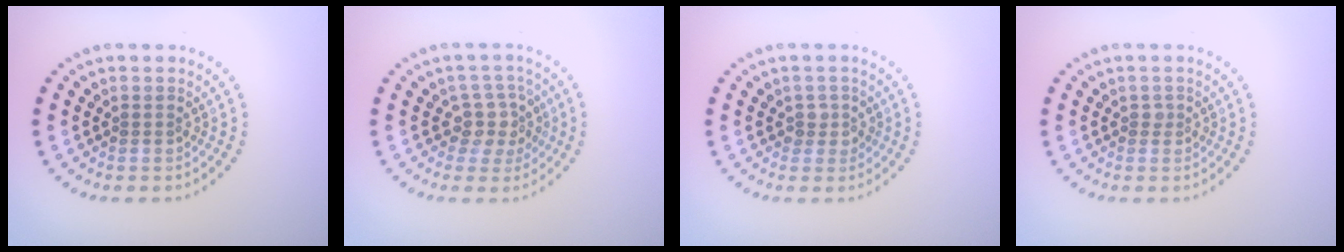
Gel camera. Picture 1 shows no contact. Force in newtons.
{"total": 3.0, "press": 2.4, "slide": 1.8}
{"total": 1.5, "press": 1.3, "slide": 0.7}
{"total": 0.6, "press": 0.4, "slide": 0.3}